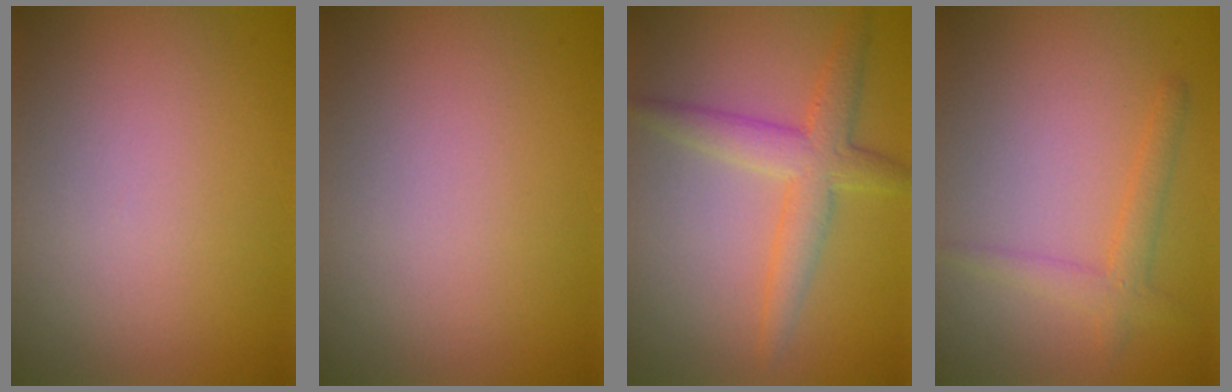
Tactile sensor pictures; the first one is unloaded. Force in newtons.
{"total": 0.0}
{"total": 4.0, "press": 4.0, "slide": 0.2}
{"total": 2.2, "press": 2.2, "slide": 0.0}